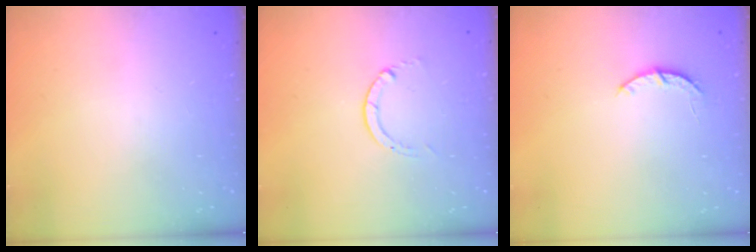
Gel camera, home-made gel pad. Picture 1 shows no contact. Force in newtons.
{"total": 0.0}
{"total": 3.0, "press": 3.0, "slide": 0.5}